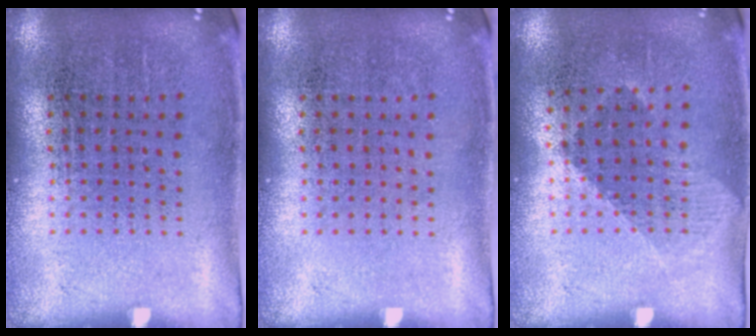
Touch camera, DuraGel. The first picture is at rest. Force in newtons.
{"total": 0.0}
{"total": 0.9, "press": 0.8, "slide": 0.5}